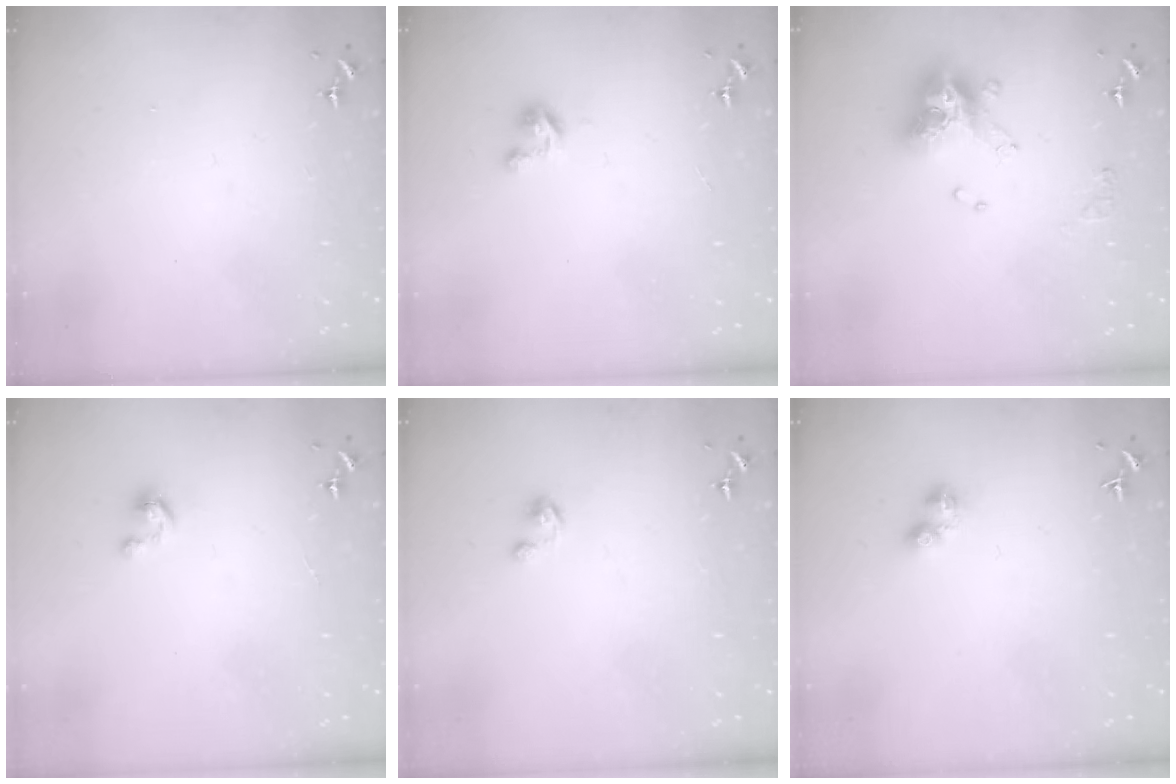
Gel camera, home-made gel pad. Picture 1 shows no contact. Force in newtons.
{"total": 3.1, "press": 3.1, "slide": 0.3}
{"total": 13.5, "press": 13.5, "slide": 1.3}
{"total": 2.4, "press": 2.4, "slide": 0.2}
{"total": 2.2, "press": 2.2, "slide": 0.2}
{"total": 3.2, "press": 3.2, "slide": 0.4}